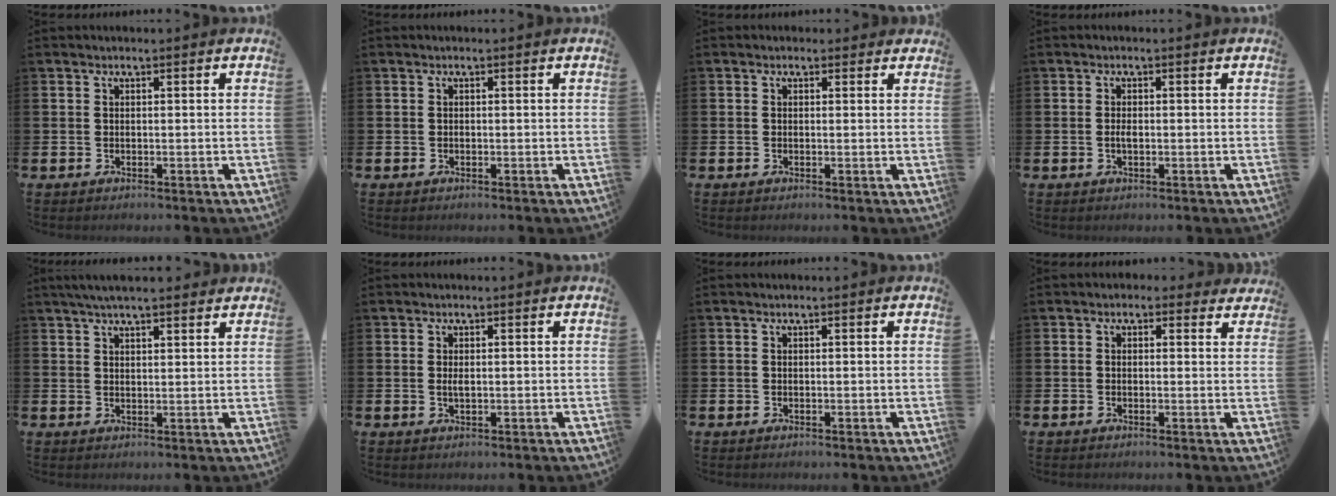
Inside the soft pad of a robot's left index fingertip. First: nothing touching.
{"total": 0.0}
{"total": 0.6, "force": [0.2, 0.5, 0.2], "torque": [-0.003, 0.007, 0.003]}
{"total": 1.2, "force": [-0.3, 0.5, 1.1], "torque": [-0.019, 0.002, -0.007]}
{"total": 3.8, "force": [3.3, 0.5, 1.8], "torque": [-0.040, -0.002, 0.060]}
{"total": 0.9, "force": [0.1, 0.3, 0.9], "torque": [-0.016, 0.003, -0.001]}
{"total": 0.0}
{"total": 1.2, "force": [0.8, 0.9, 0.1], "torque": [-0.004, 0.004, 0.012]}